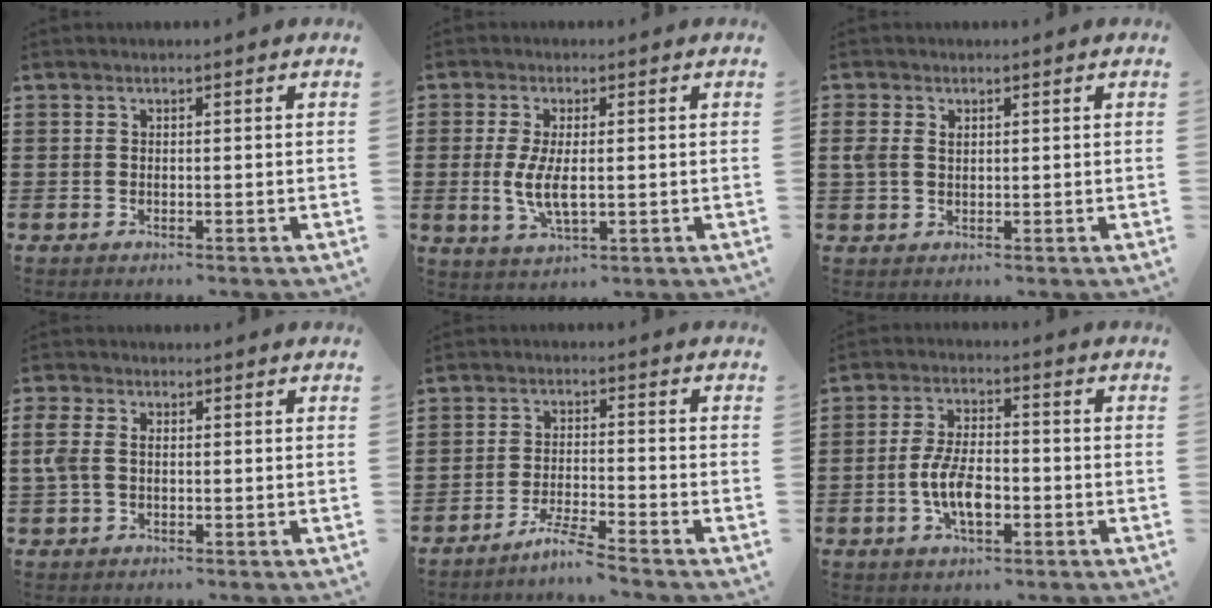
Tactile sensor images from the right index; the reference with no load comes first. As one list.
[{"total": 5.6, "force": [-0.2, 2.0, 5.2], "torque": [-0.115, -0.004, -0.010]}, {"total": 1.9, "force": [0.7, 1.3, 1.2], "torque": [-0.026, 0.008, 0.013]}, {"total": 3.0, "force": [0.0, 2.0, 2.2], "torque": [-0.062, 0.002, -0.006]}, {"total": 4.5, "force": [-4.0, -0.5, 1.9], "torque": [-0.048, -0.010, -0.081]}, {"total": 7.3, "force": [-2.1, 3.3, 6.1], "torque": [-0.131, 0.003, -0.042]}]